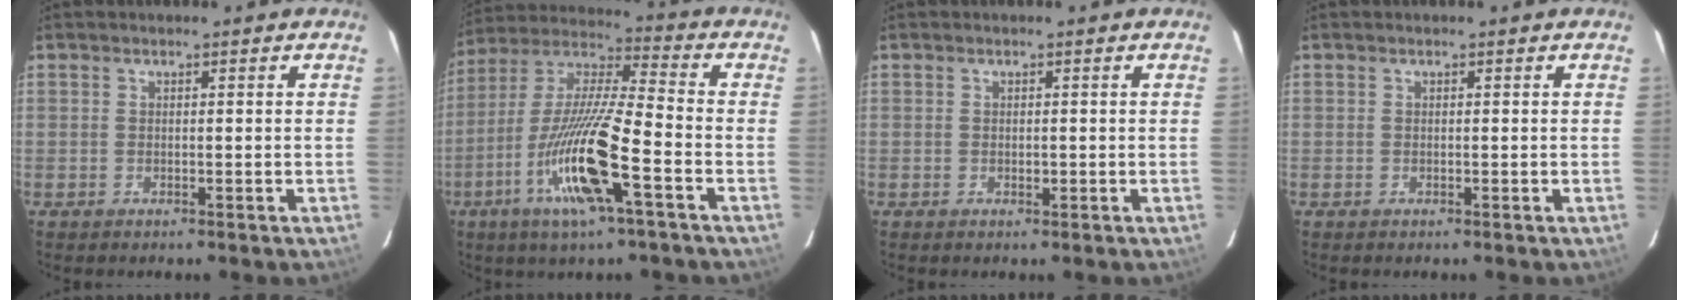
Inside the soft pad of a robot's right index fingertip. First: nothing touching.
{"total": 16.5, "force": [-6.4, 1.1, 15.2], "torque": [-0.308, -0.013, -0.121]}
{"total": 0.7, "force": [-0.1, 0.3, 0.6], "torque": [-0.010, 0.000, -0.001]}
{"total": 0.0}